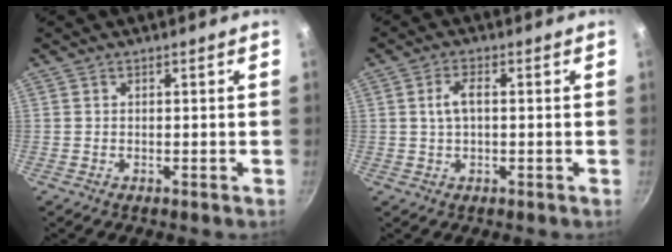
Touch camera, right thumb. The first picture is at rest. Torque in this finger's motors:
{"motor_torque": [-0.20, 0.36, 0.15, -0.03, 0.16]}